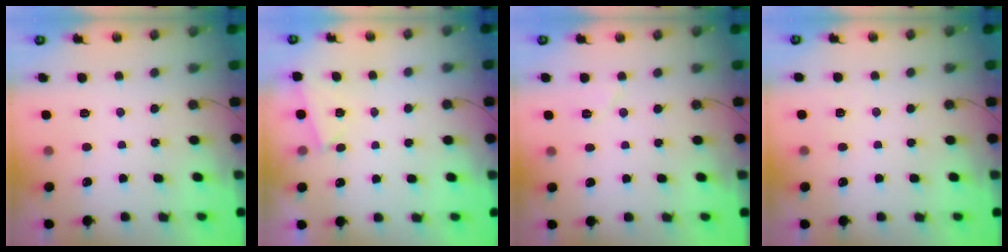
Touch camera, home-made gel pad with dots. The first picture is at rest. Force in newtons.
{"total": 2.5, "press": 1.5, "slide": 2.0}
{"total": 5.3, "press": 4.6, "slide": 2.7}
{"total": 3.0, "press": 3.0, "slide": 0.7}